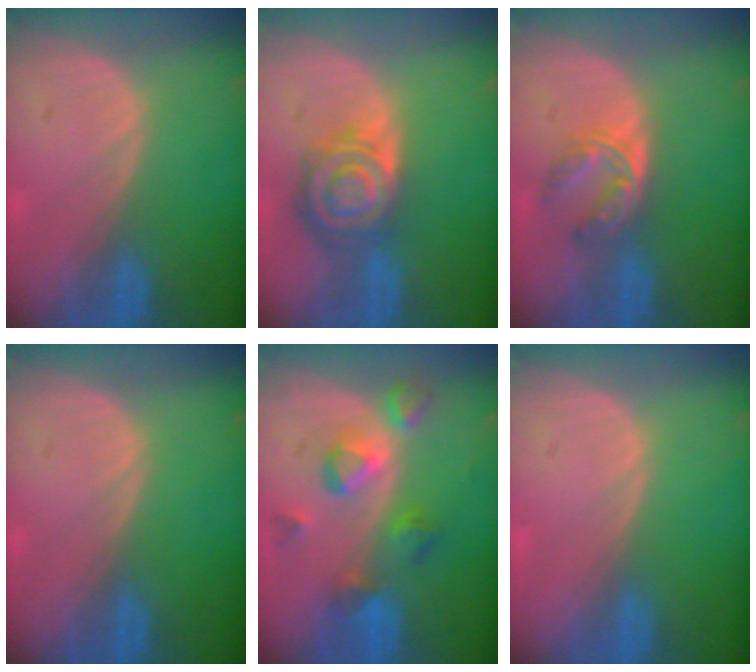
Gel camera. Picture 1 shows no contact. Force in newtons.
{"total": 8.6, "press": 7.4, "slide": 4.4}
{"total": 5.9, "press": 4.8, "slide": 3.4}
{"total": 0.0}
{"total": 6.6, "press": 6.6, "slide": 0.7}
{"total": 0.0}